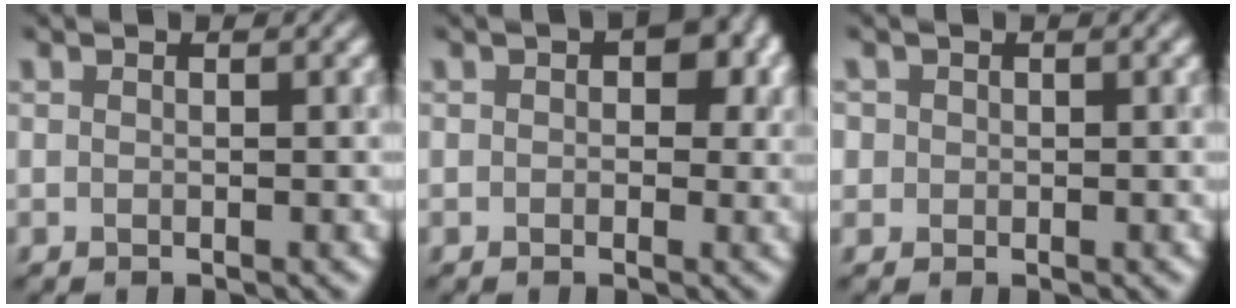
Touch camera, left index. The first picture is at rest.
{"total": 3.4, "force": [0.8, 2.4, 2.3], "torque": [-0.013, -0.003, 0.006]}
{"total": 1.4, "force": [0.4, 1.3, 0.4], "torque": [-0.002, 0.005, 0.000]}